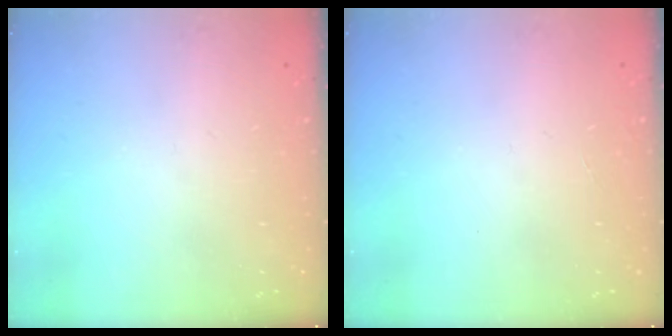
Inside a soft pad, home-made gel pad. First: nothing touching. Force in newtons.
{"total": 0.0}